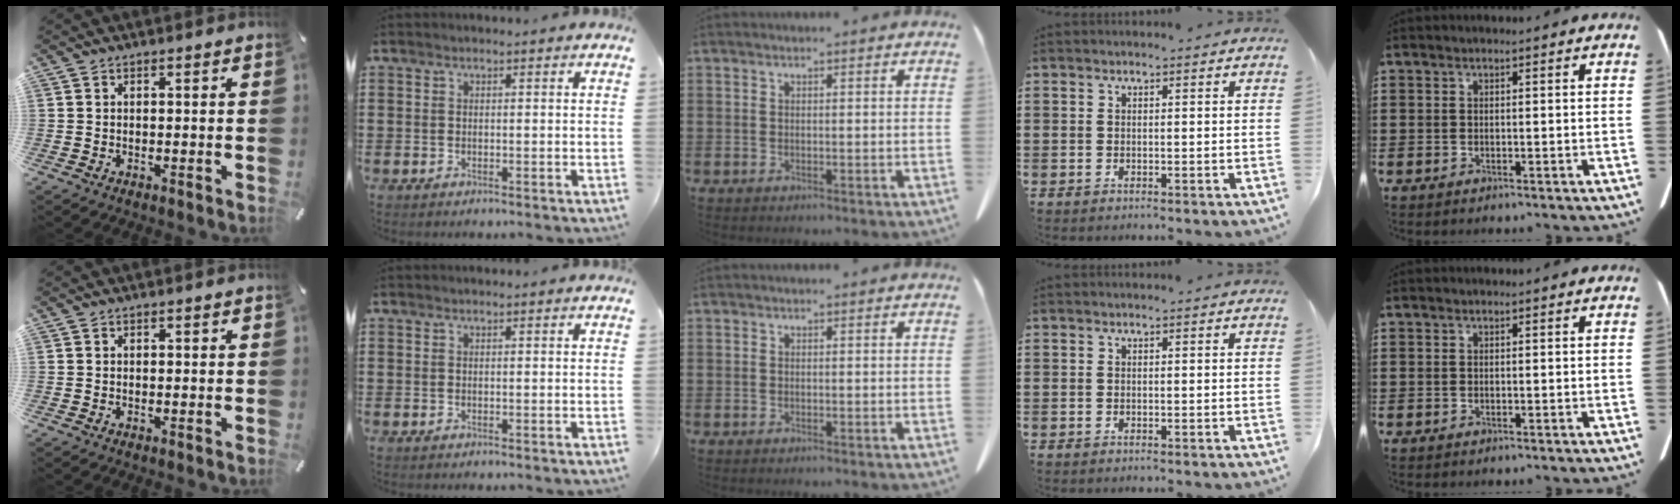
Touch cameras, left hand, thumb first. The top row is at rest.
{}